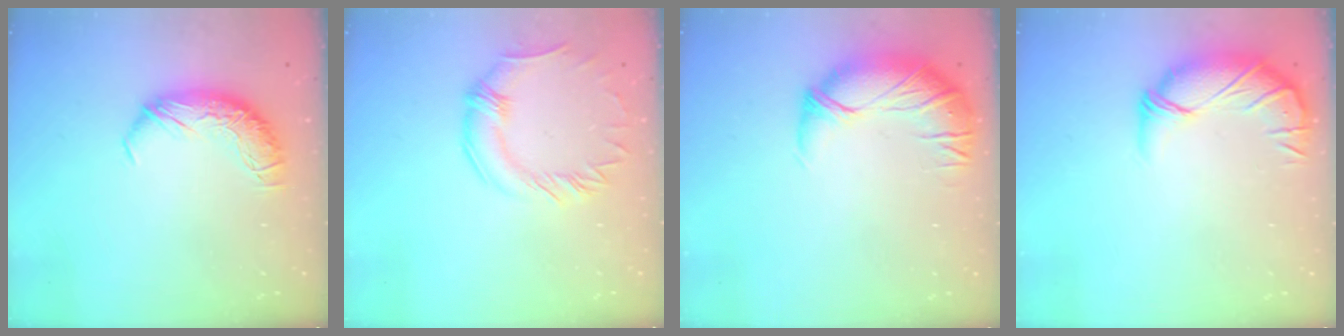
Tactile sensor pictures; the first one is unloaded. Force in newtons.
{"total": 1.5, "press": 1.3, "slide": 0.6}
{"total": 2.8, "press": 1.3, "slide": 2.4}
{"total": 4.1, "press": 3.4, "slide": 2.1}